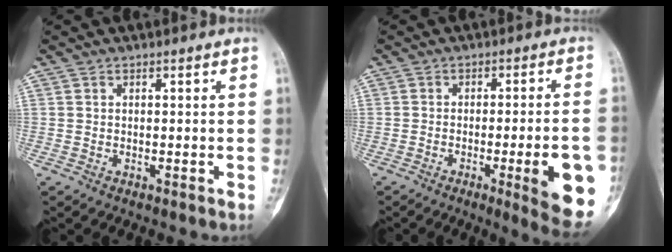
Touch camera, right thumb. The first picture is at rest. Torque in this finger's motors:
{"motor_torque": [2.28, 2.01, 1.91, -0.71, 0.33]}